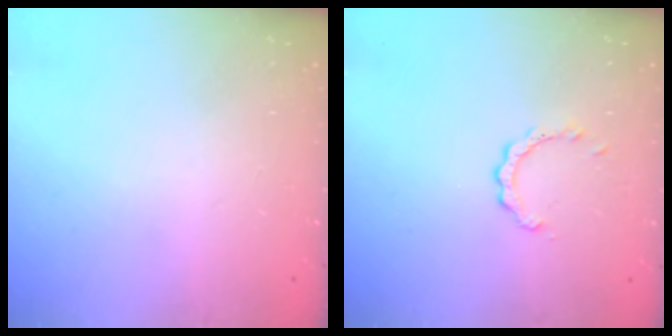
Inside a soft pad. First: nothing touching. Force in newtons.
{"total": 2.0, "press": 2.0, "slide": 0.2}